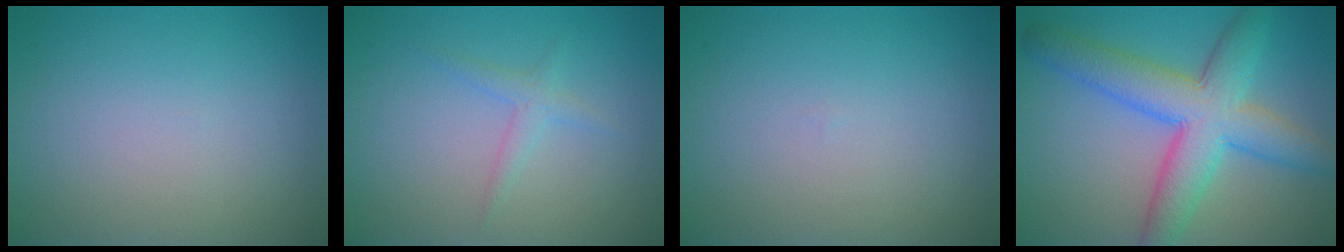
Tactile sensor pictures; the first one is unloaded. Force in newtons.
{"total": 1.4, "press": 1.4, "slide": 0.0}
{"total": 0.0}
{"total": 8.3, "press": 8.3, "slide": 0.2}